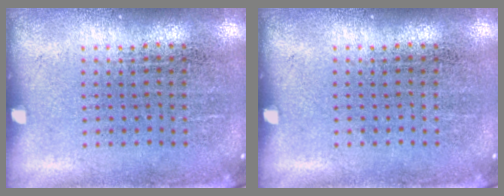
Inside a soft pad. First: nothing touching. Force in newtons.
{"total": 0.0}